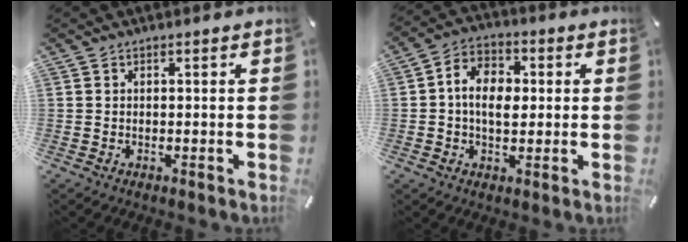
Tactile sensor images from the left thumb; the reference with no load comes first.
{"total": 8.7, "force": [-0.1, 6.2, 6.0], "torque": [-0.110, 0.009, -0.003]}